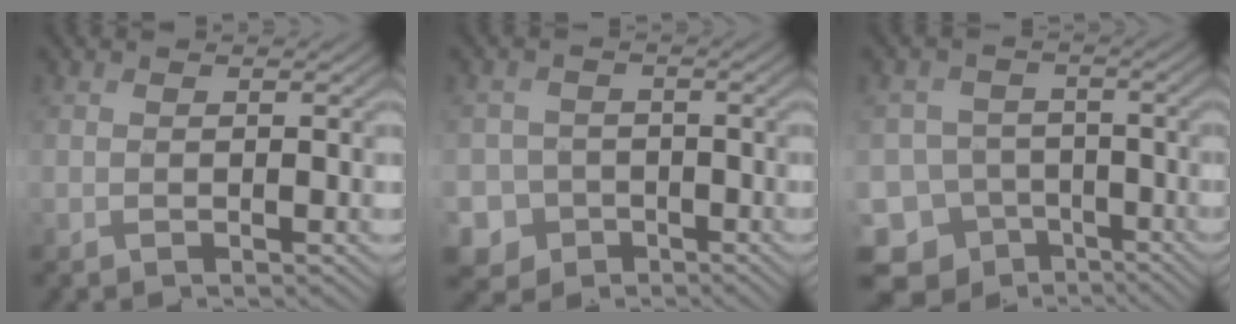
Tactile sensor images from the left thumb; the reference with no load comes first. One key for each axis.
{"total": 5.4, "fx": -2.4, "fy": 4.8, "fz": 0.8, "tx": -0.022, "ty": -0.010, "tz": -0.064}
{"total": 12.0, "fx": -8.2, "fy": 8.5, "fz": 2.2, "tx": -0.062, "ty": -0.021, "tz": -0.129}